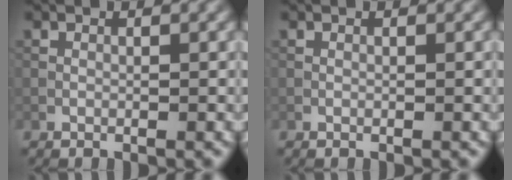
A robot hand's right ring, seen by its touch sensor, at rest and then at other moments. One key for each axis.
{"total": 0.0}